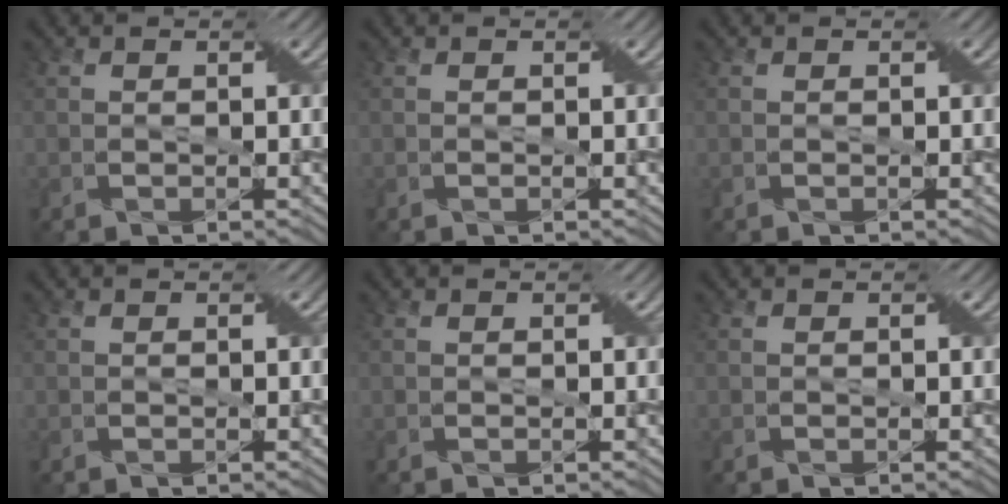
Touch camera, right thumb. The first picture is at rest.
{"total": 0.0}
{"total": 0.0}
{"total": 0.0}
{"total": 0.0}
{"total": 0.0}